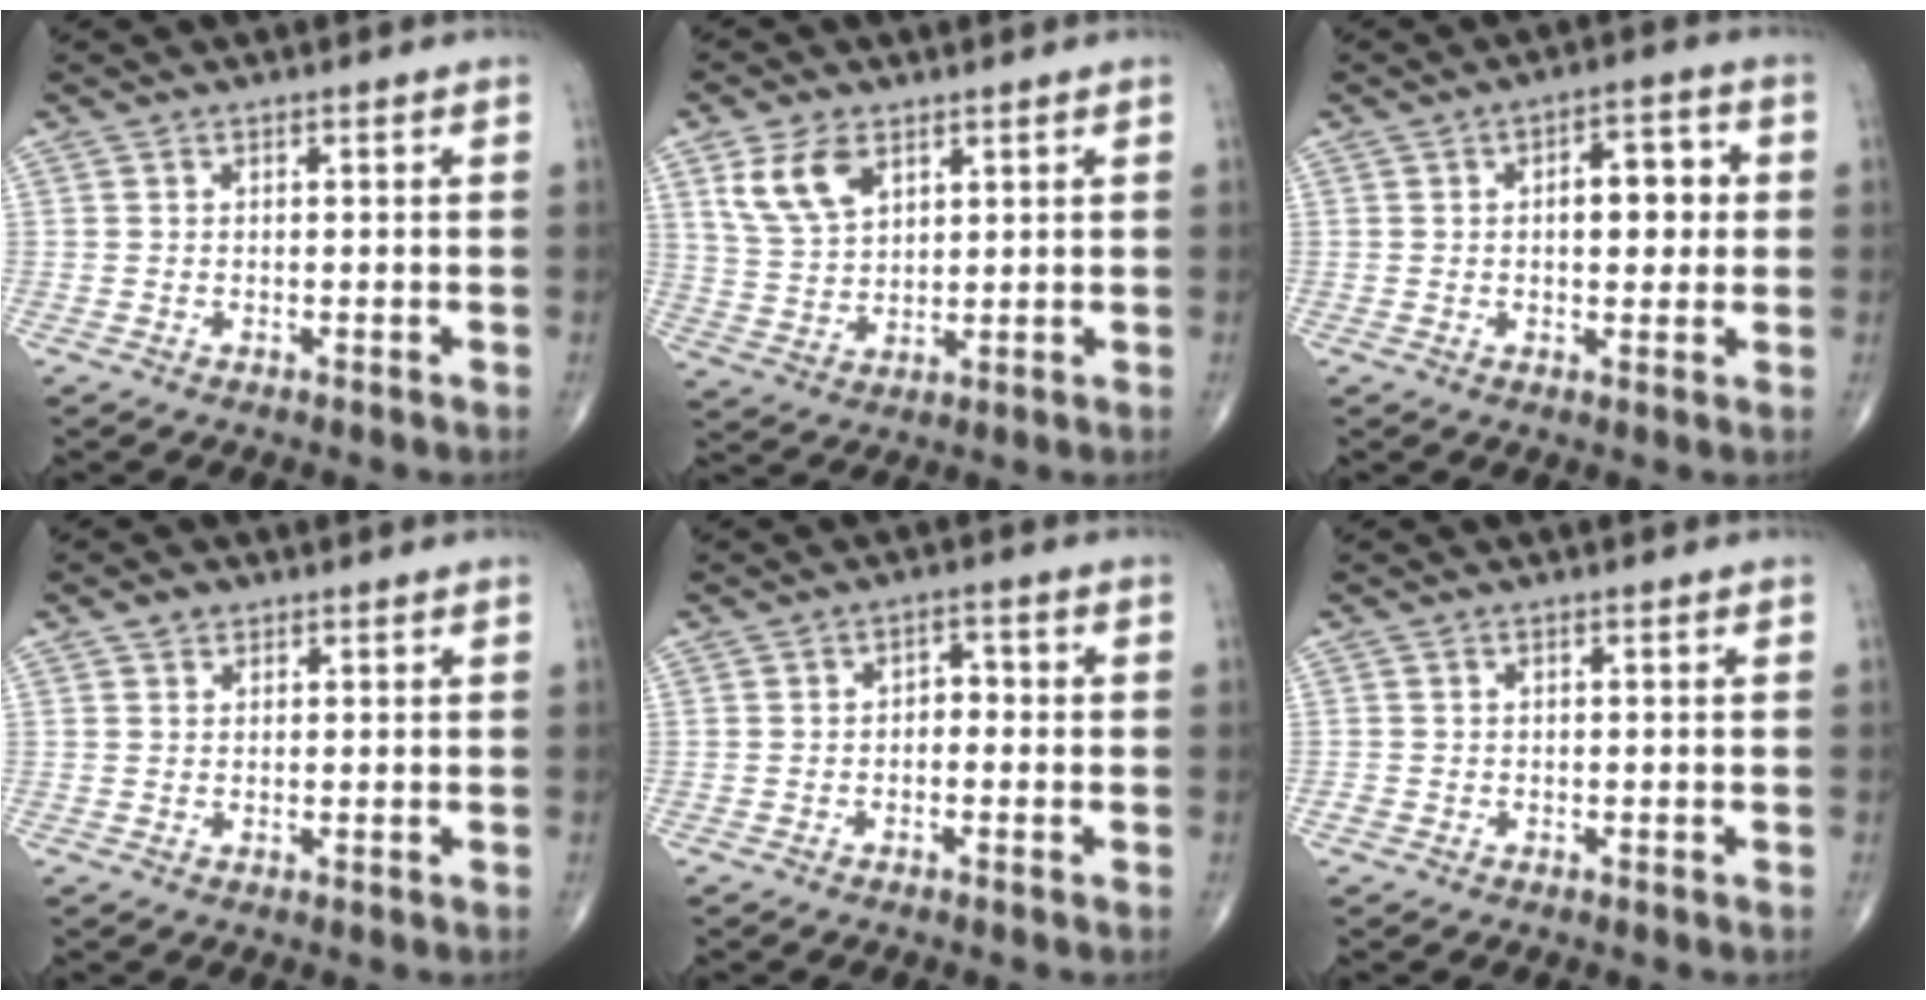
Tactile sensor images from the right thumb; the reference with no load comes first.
{"total": 8.7, "force": [4.3, 5.1, 5.5], "torque": [-0.096, -0.013, 0.092]}
{"total": 8.1, "force": [1.0, 4.2, 6.9], "torque": [-0.069, 0.009, 0.013]}
{"total": 1.9, "force": [1.2, 1.4, 0.6], "torque": [-0.001, -0.005, 0.016]}
{"total": 2.6, "force": [-0.3, 1.8, 1.9], "torque": [-0.010, 0.012, -0.013]}
{"total": 0.7, "force": [-0.3, 0.6, 0.2], "torque": [-0.004, 0.001, -0.007]}